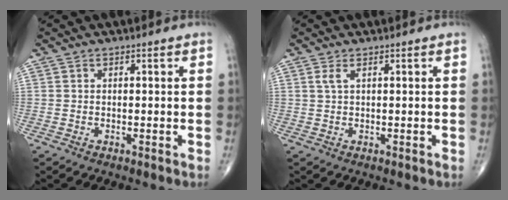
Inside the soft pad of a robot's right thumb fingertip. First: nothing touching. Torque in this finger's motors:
{"motor_torque": [0.41, -0.59, 0.21, 0.26, -0.08]}